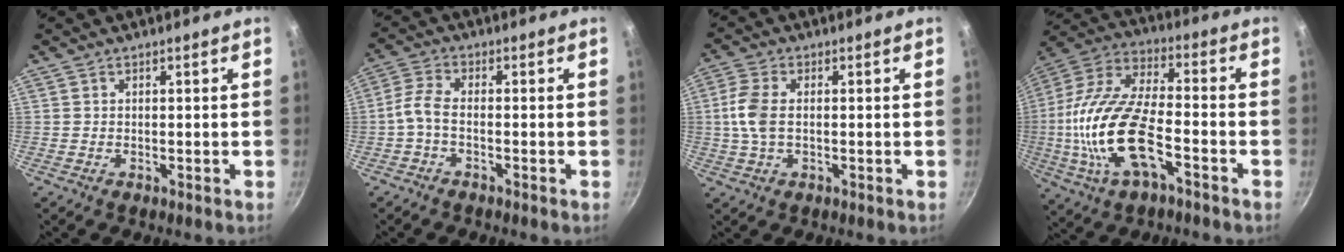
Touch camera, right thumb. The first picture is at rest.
{"total": 3.8, "force": [-1.6, 1.6, 3.0], "torque": [-0.080, 0.017, -0.044]}
{"total": 6.3, "force": [0.1, 3.6, 5.1], "torque": [-0.114, 0.010, -0.003]}
{"total": 20.1, "force": [-5.5, 8.9, 17.2], "torque": [-0.345, 0.026, -0.119]}